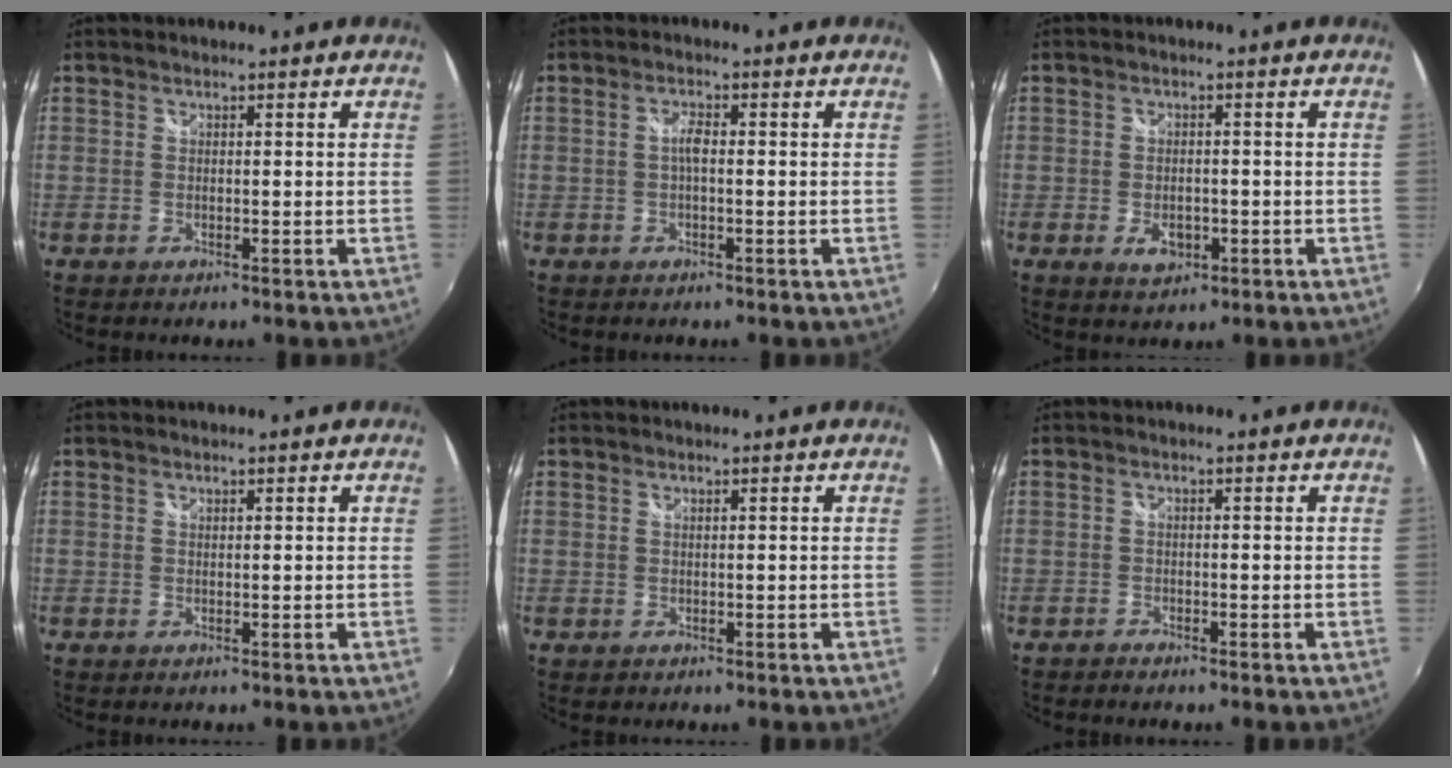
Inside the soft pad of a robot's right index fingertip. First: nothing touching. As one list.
[{"total": 2.0, "force": [-0.2, 0.5, 1.9], "torque": [-0.038, 0.005, -0.005]}, {"total": 4.2, "force": [-1.4, 2.6, 2.9], "torque": [-0.055, -0.007, -0.019]}, {"total": 0.0}, {"total": 0.6, "force": [0.2, 0.6, 0.0], "torque": [0.002, 0.001, 0.002]}, {"total": 1.1, "force": [-1.1, 0.3, 0.2], "torque": [-0.013, -0.003, -0.021]}]